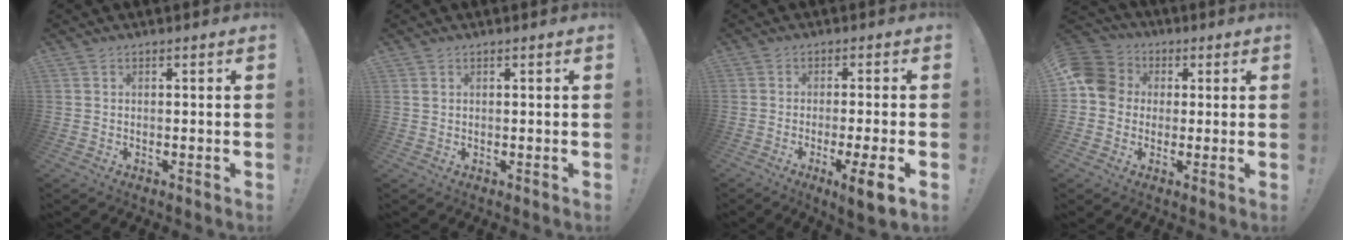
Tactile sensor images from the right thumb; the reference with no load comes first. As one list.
[{"total": 0.9, "force": [0.5, 0.5, 0.6], "torque": [-0.016, 0.003, 0.011]}, {"total": 7.3, "force": [-2.9, -0.2, 6.8], "torque": [-0.104, 0.004, -0.047]}, {"total": 9.8, "force": [0.9, 8.9, 3.9], "torque": [-0.062, 0.013, 0.021]}]